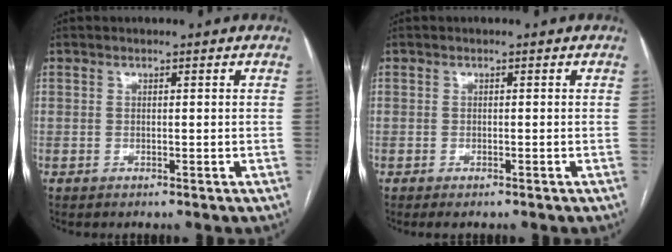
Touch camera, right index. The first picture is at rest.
{"total": 1.2, "force": [-0.9, 0.2, 0.7], "torque": [-0.012, -0.003, -0.010]}